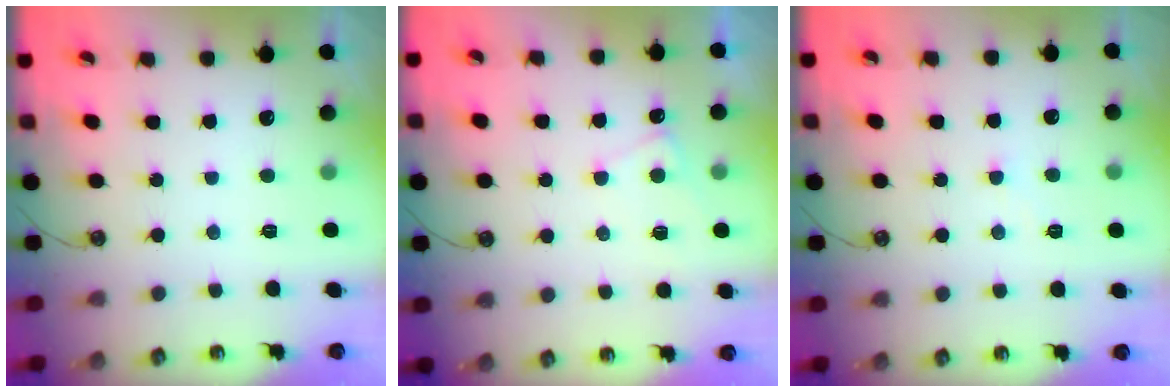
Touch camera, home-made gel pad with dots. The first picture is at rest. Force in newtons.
{"total": 3.9, "press": 3.9, "slide": 0.4}
{"total": 1.7, "press": 1.6, "slide": 0.1}